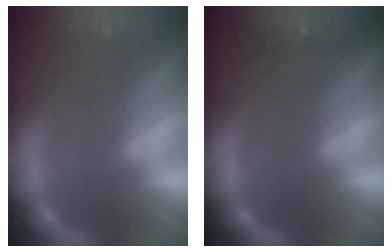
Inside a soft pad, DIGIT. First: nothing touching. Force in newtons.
{"total": 0.9}